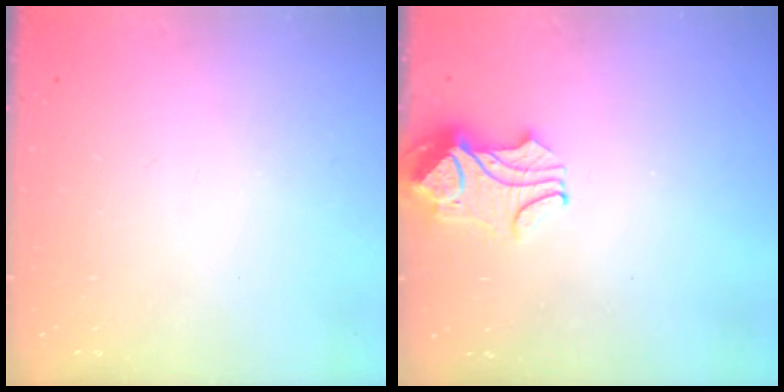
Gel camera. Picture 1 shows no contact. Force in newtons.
{"total": 2.5, "press": 2.4, "slide": 0.6}